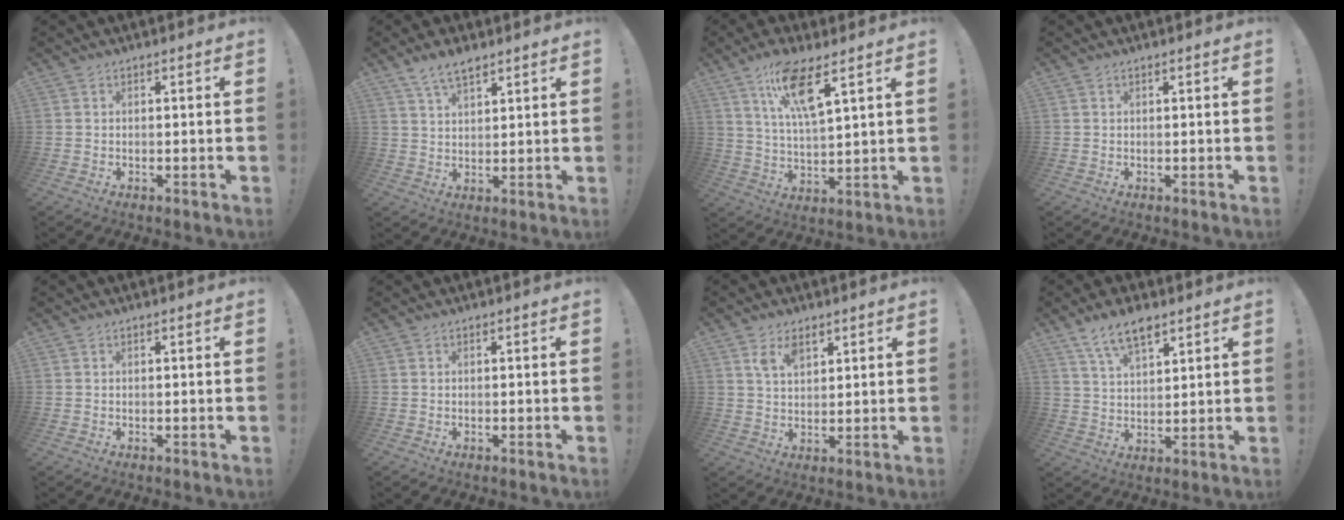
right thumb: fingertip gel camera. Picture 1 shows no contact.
{"total": 6.3, "force": [4.6, 2.4, 3.5], "torque": [-0.060, -0.021, 0.085]}
{"total": 11.7, "force": [7.0, 2.4, 9.1], "torque": [-0.173, -0.021, 0.118]}
{"total": 0.0}
{"total": 0.0}
{"total": 0.0}
{"total": 5.9, "force": [3.9, 3.1, 3.0], "torque": [-0.054, -0.014, 0.073]}
{"total": 9.3, "force": [6.3, 3.8, 5.6], "torque": [-0.097, -0.026, 0.116]}